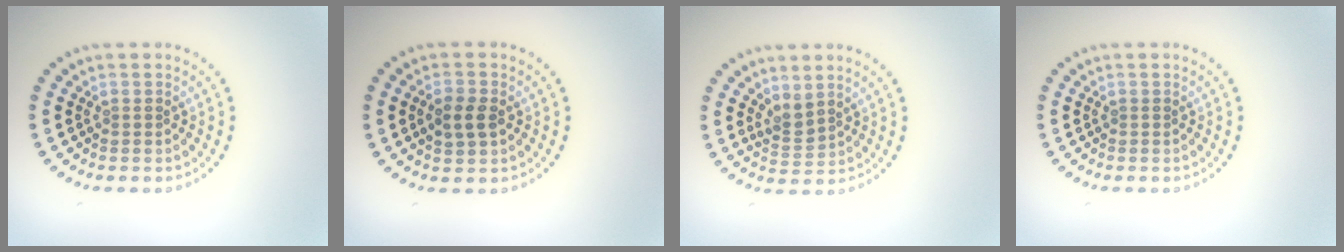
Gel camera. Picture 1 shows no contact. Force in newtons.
{"total": 2.6, "press": 2.6, "slide": 0.1}
{"total": 1.7, "press": 1.4, "slide": 0.9}
{"total": 0.0}